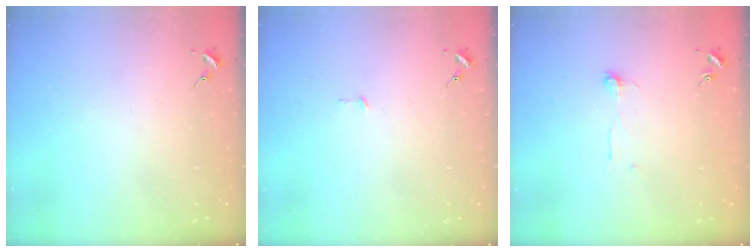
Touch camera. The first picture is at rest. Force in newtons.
{"total": 1.9, "press": 1.9, "slide": 0.1}
{"total": 4.3, "press": 4.3, "slide": 0.5}